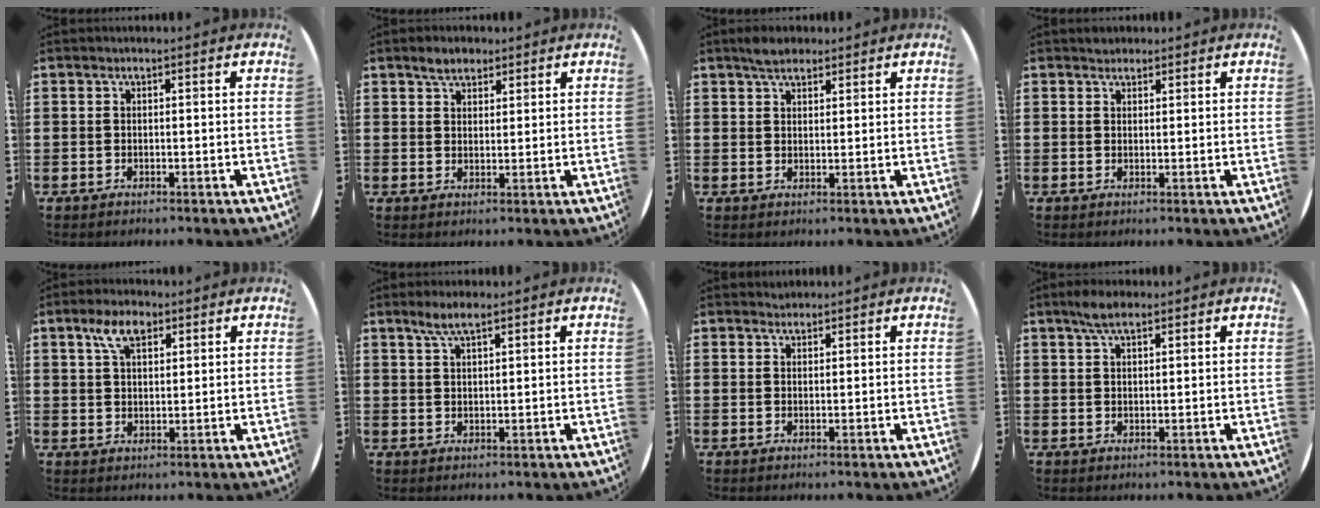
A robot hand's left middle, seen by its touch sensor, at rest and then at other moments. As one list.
[{"total": 3.0, "force": [2.4, 1.5, 0.8], "torque": [-0.004, 0.000, 0.043]}, {"total": 2.9, "force": [2.6, 1.1, 0.7], "torque": [-0.010, 0.002, 0.048]}, {"total": 1.4, "force": [1.3, 0.5, -0.1], "torque": [0.009, 0.000, 0.024]}, {"total": 5.3, "force": [3.2, 2.6, 3.3], "torque": [-0.066, 0.009, 0.055]}, {"total": 3.3, "force": [2.4, 0.7, 2.1], "torque": [-0.044, 0.007, 0.043]}, {"total": 1.0, "force": [1.0, 0.2, -0.2], "torque": [0.003, 0.003, 0.020]}, {"total": 3.3, "force": [2.4, 1.1, 2.0], "torque": [-0.034, 0.004, 0.040]}]